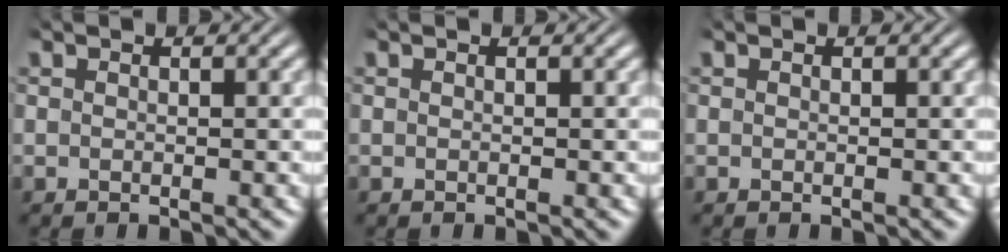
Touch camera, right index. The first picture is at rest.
{"total": 0.0}
{"total": 0.0}